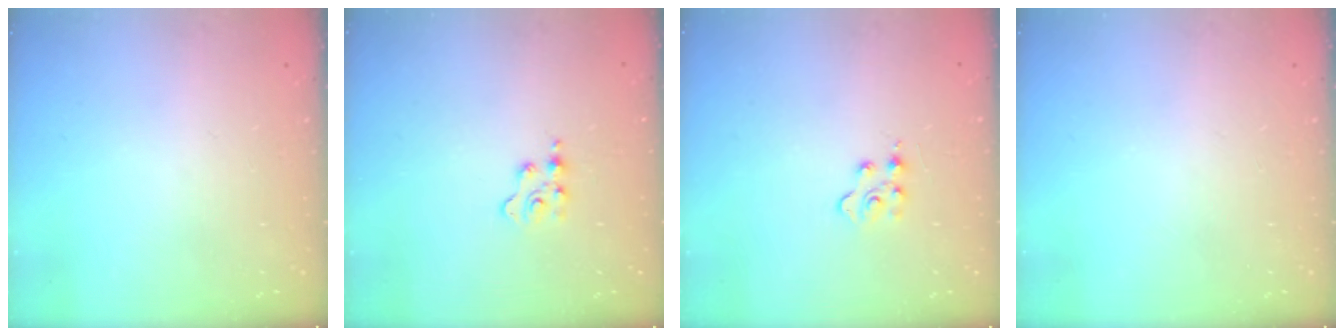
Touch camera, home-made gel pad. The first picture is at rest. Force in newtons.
{"total": 2.9, "press": 2.9, "slide": 0.4}
{"total": 3.2, "press": 3.2, "slide": 0.5}
{"total": 0.0}